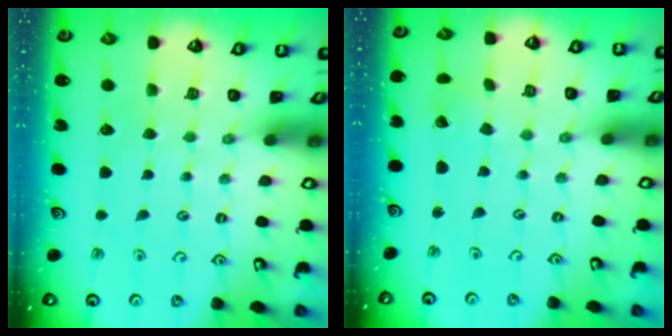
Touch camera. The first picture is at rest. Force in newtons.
{"total": 0.7, "press": 0.7, "slide": 0.1}